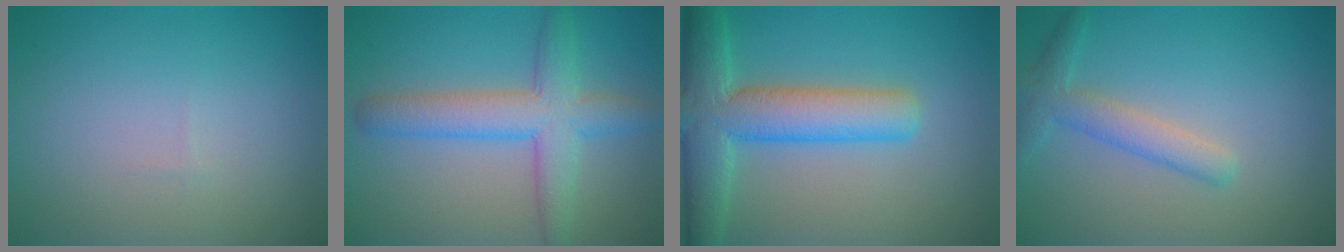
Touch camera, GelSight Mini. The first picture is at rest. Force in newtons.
{"total": 5.6, "press": 5.6, "slide": 0.1}
{"total": 7.7, "press": 7.7, "slide": 0.4}
{"total": 2.9, "press": 2.9, "slide": 0.1}